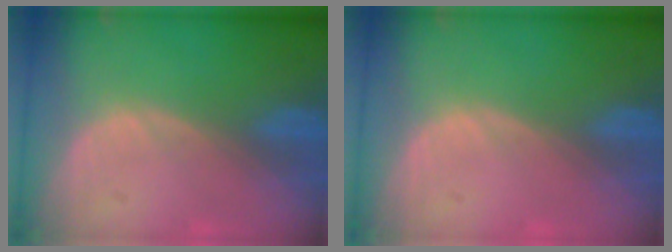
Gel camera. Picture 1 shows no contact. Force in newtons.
{"total": 0.0}